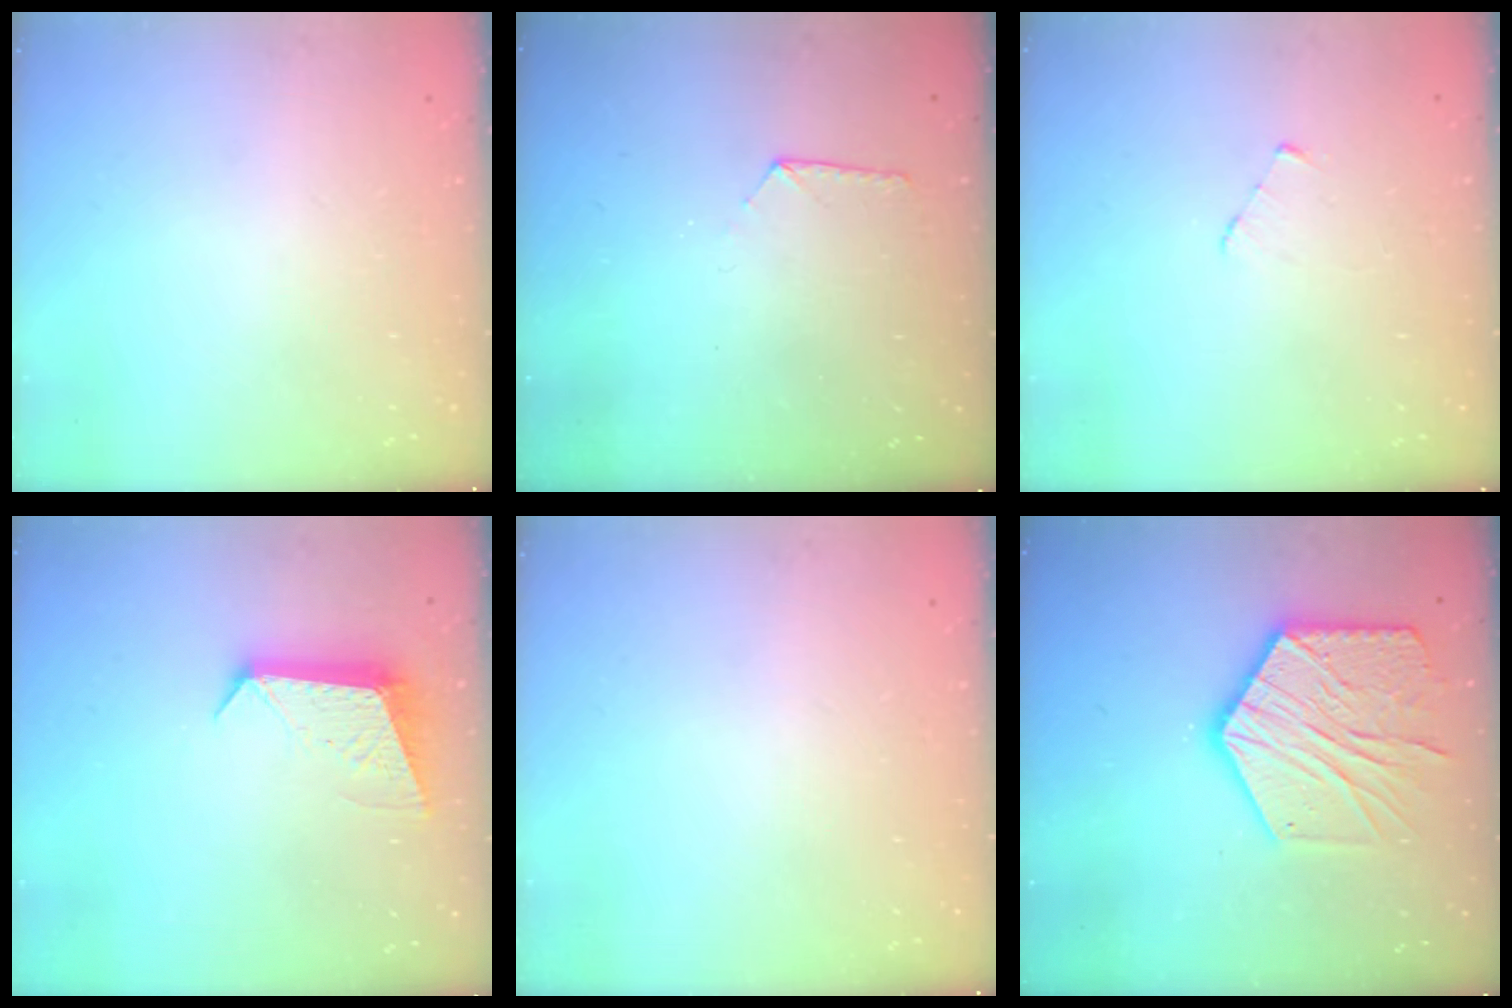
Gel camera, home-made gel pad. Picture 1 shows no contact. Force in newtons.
{"total": 6.0, "press": 6.0, "slide": 0.5}
{"total": 2.7, "press": 2.7, "slide": 0.3}
{"total": 9.5, "press": 9.5, "slide": 0.3}
{"total": 0.0}
{"total": 19.6, "press": 19.5, "slide": 1.6}